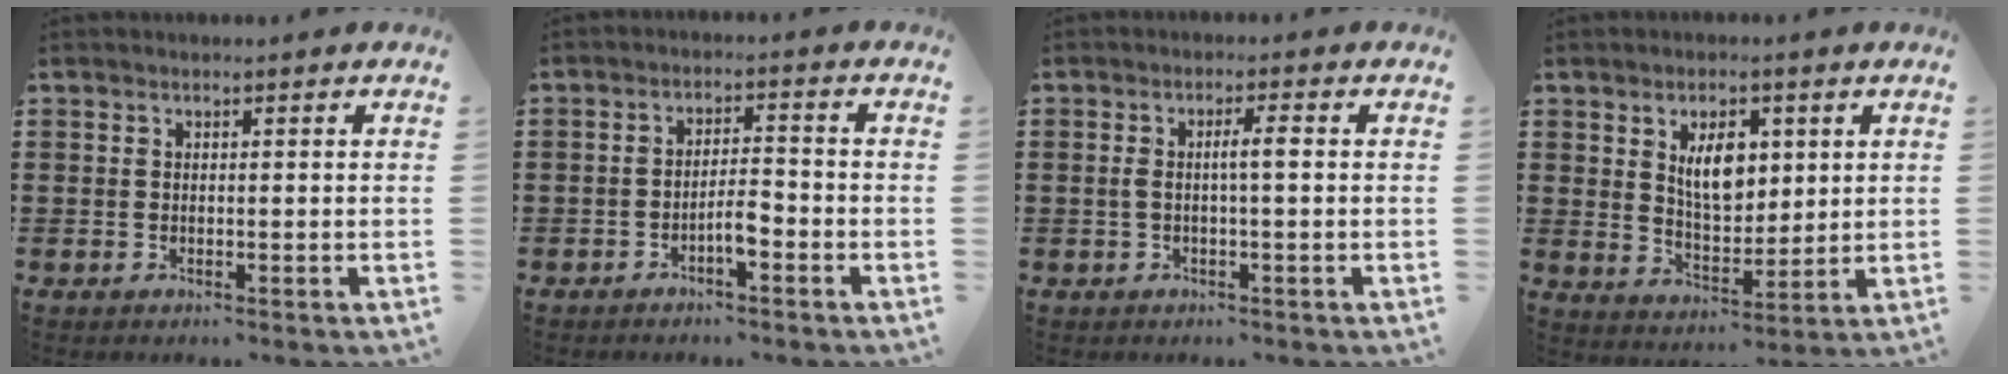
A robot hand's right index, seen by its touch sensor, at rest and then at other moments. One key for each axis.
{"total": 3.7, "fx": -2.0, "fy": 0.9, "fz": 3.0, "tx": -0.060, "ty": 0.004, "tz": -0.039}
{"total": 3.0, "fx": -0.1, "fy": 0.3, "fz": 2.9, "tx": -0.055, "ty": 0.003, "tz": -0.006}
{"total": 6.9, "fx": 2.3, "fy": 3.8, "fz": 5.2, "tx": -0.092, "ty": 0.003, "tz": 0.035}